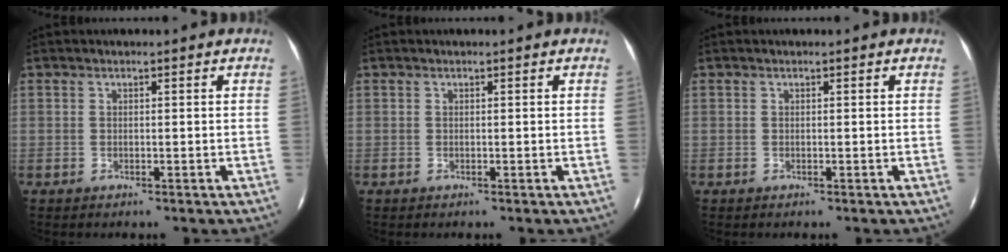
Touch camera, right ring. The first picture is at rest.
{"total": 0.0}
{"total": 0.0}